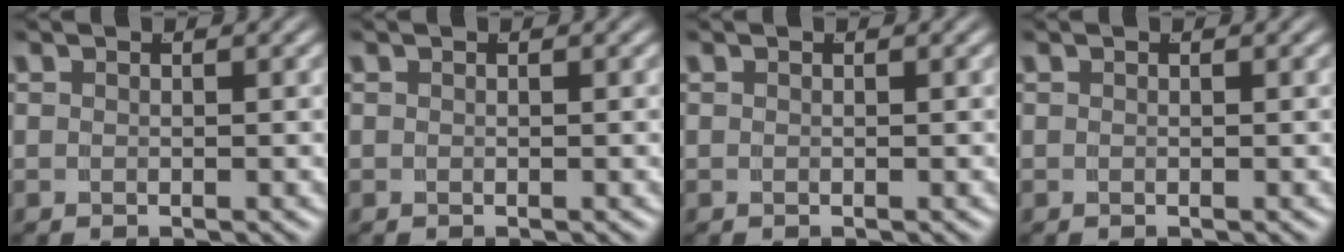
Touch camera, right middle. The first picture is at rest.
{"total": 0.0}
{"total": 0.0}
{"total": 0.0}